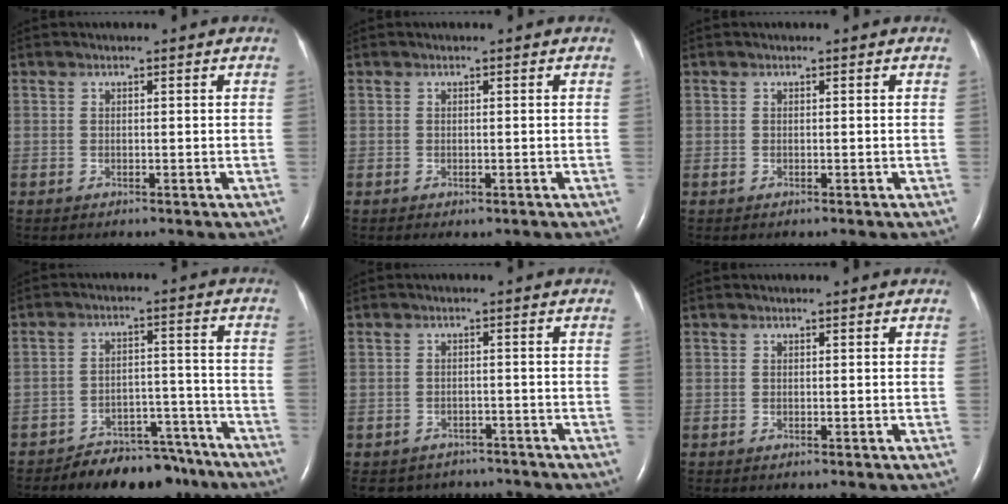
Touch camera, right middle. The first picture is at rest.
{"total": 0.6, "force": [-0.4, 0.3, 0.4], "torque": [-0.009, -0.003, 0.000]}
{"total": 0.0}
{"total": 11.4, "force": [-10.1, 4.4, 2.9], "torque": [-0.011, 0.028, -0.142]}
{"total": 7.0, "force": [-6.4, 3.0, 0.3], "torque": [-0.006, 0.009, -0.075]}
{"total": 0.0}